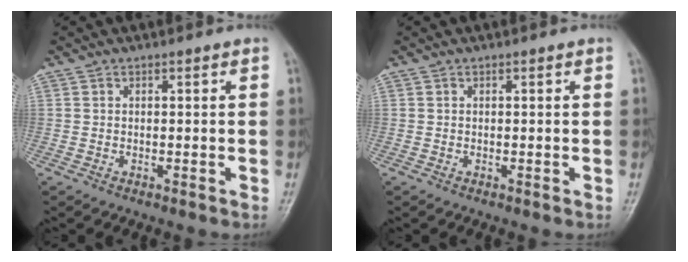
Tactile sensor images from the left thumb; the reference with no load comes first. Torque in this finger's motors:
{"motor_torque": [0.00, 0.00, 0.00, 0.00, 0.00]}